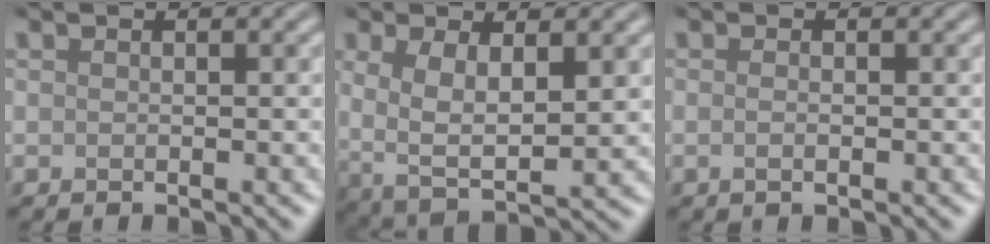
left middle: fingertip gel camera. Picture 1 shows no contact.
{"total": 5.0, "force": [0.8, 2.1, 4.5], "torque": [-0.093, -0.011, 0.017]}
{"total": 0.8, "force": [-0.2, 0.3, 0.7], "torque": [-0.014, -0.003, -0.003]}